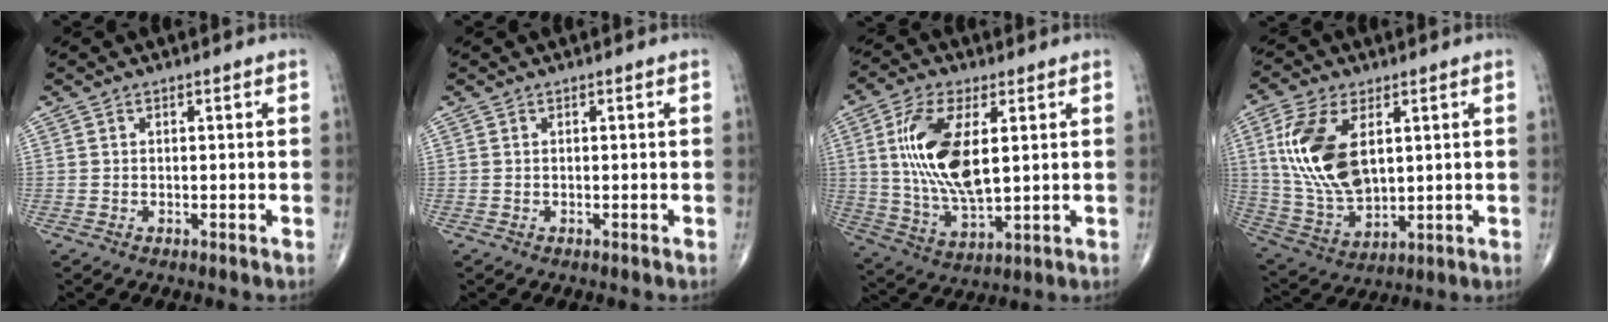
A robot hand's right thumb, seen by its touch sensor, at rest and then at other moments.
{"total": 0.0}
{"total": 15.8, "force": [3.2, 7.0, 13.8], "torque": [-0.275, -0.017, 0.067]}
{"total": 16.3, "force": [3.6, 9.6, 12.6], "torque": [-0.244, -0.011, 0.080]}